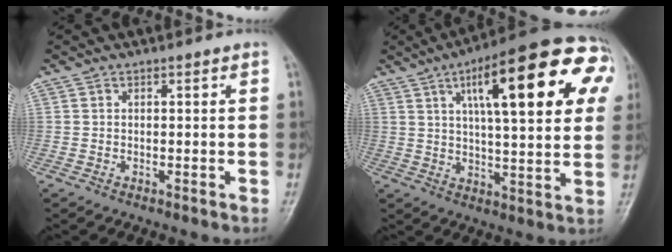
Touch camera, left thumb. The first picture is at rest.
{"total": 25.6, "force": [8.7, 7.9, 22.7], "torque": [-0.295, 0.015, 0.117]}